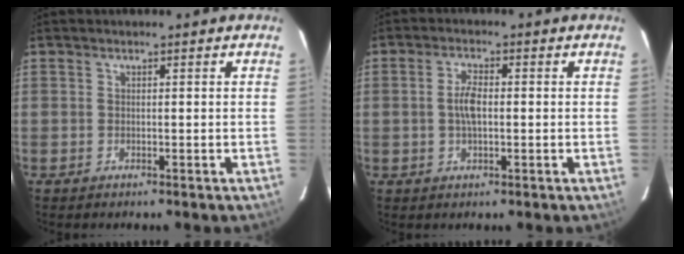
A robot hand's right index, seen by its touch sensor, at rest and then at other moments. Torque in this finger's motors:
{"motor_torque": [0.24, -0.16, 0.23, 0.06]}